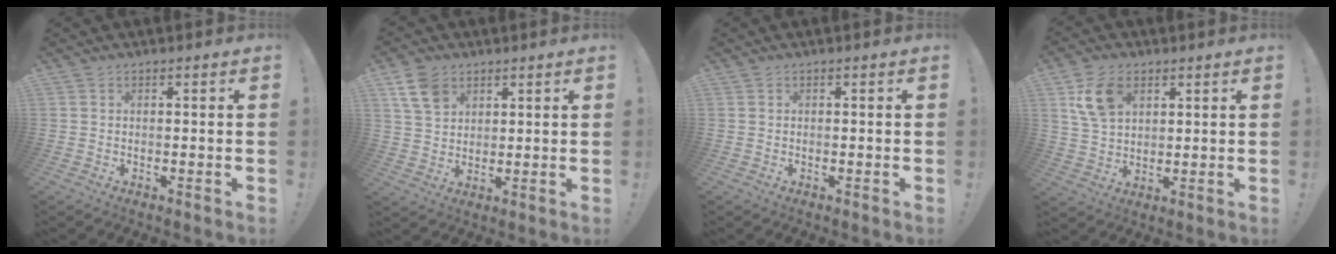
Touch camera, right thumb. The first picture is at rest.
{"total": 9.0, "force": [4.9, 6.3, 4.3], "torque": [-0.084, -0.015, 0.097]}
{"total": 0.0}
{"total": 10.2, "force": [4.6, 6.7, 6.1], "torque": [-0.104, 0.001, 0.092]}